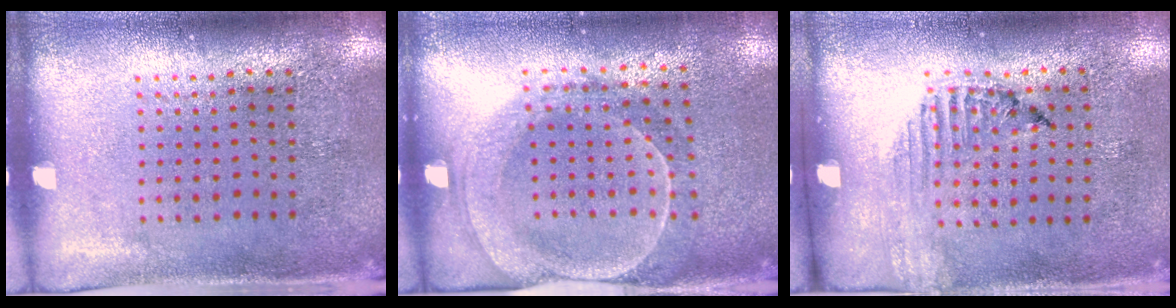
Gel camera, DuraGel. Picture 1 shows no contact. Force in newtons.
{"total": 1.9, "press": 1.8, "slide": 0.6}
{"total": 1.2, "press": 1.2, "slide": 0.2}